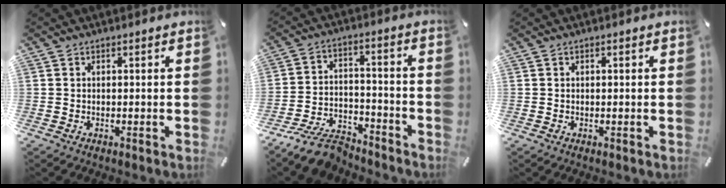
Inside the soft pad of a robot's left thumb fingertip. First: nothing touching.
{"total": 10.1, "force": [-8.5, 4.0, 3.7], "torque": [-0.059, 0.046, -0.161]}
{"total": 0.6, "force": [-0.1, 0.2, 0.5], "torque": [-0.009, 0.001, -0.002]}